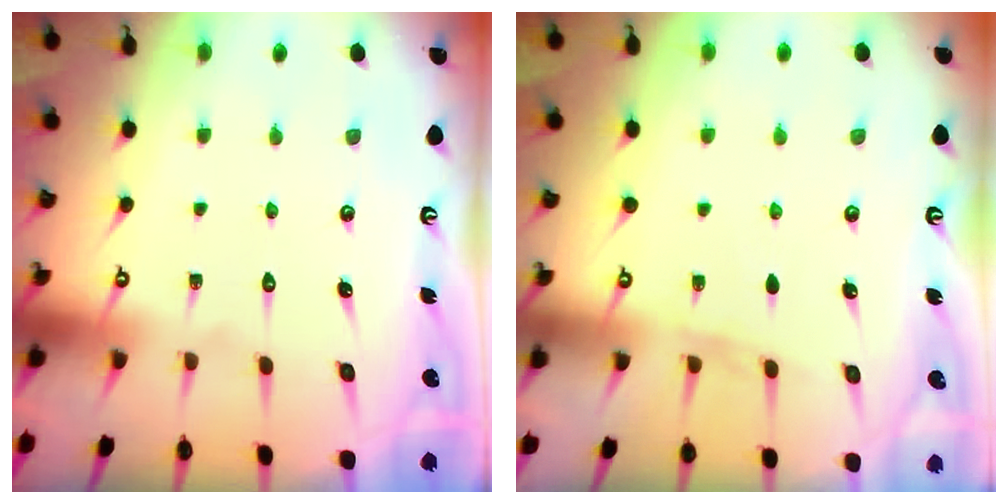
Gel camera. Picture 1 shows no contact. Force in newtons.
{"total": 2.9, "press": 2.8, "slide": 0.7}